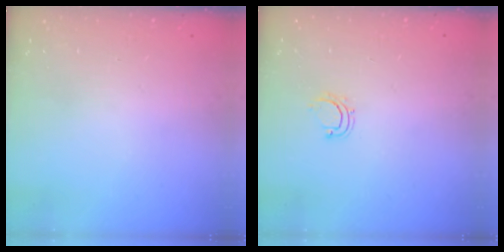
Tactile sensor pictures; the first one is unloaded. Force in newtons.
{"total": 4.3, "press": 4.2, "slide": 0.6}